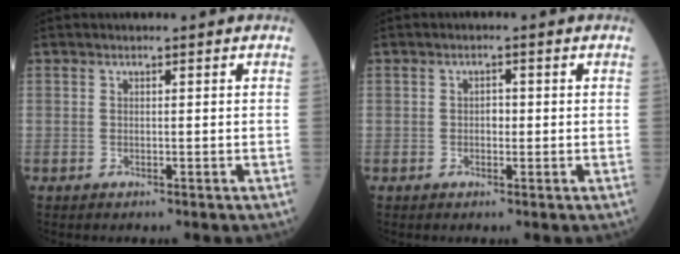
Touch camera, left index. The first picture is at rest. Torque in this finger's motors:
{"motor_torque": [0.05, 0.21, -0.01, 0.00]}